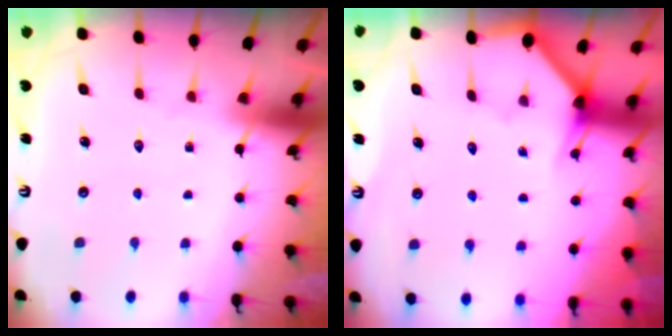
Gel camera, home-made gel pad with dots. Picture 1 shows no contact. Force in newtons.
{"total": 3.3, "press": 3.3, "slide": 0.2}